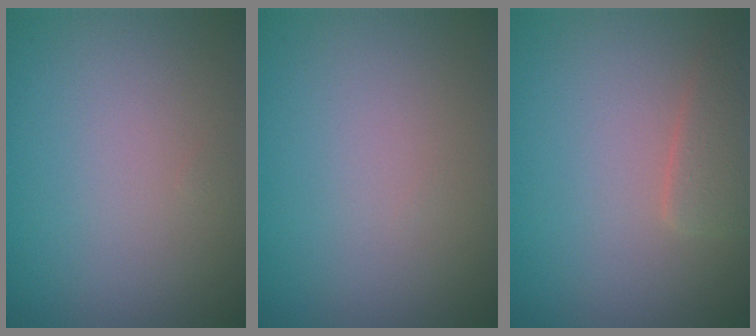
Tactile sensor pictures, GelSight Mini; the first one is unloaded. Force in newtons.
{"total": 0.0}
{"total": 2.2, "press": 2.2, "slide": 0.1}